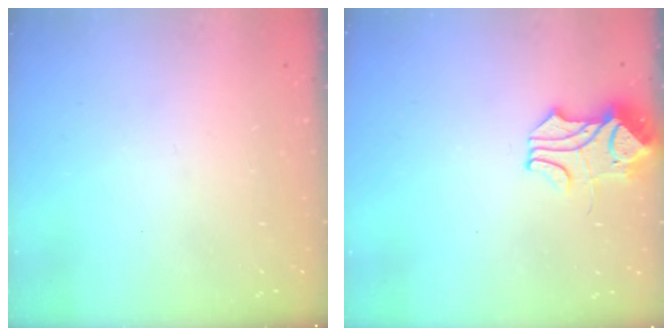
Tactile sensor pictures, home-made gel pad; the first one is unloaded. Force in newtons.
{"total": 1.9, "press": 1.8, "slide": 0.7}